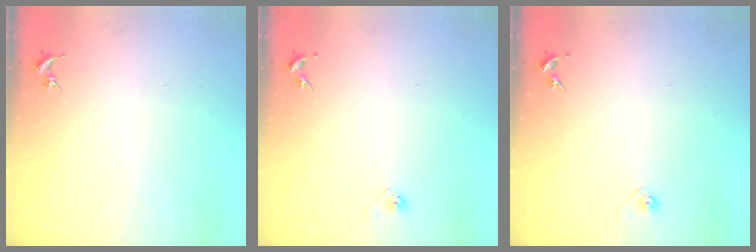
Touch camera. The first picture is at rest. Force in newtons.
{"total": 2.8, "press": 2.6, "slide": 1.1}
{"total": 2.8, "press": 2.6, "slide": 1.1}